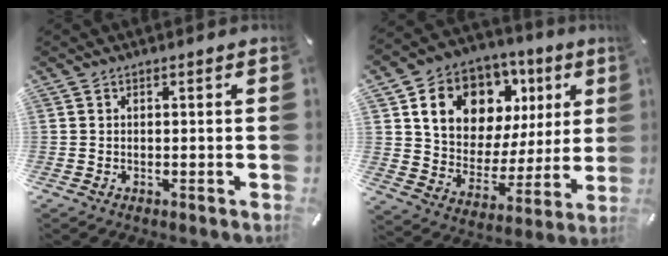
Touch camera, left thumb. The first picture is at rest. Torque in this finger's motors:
{"motor_torque": [2.11, 2.13, 1.49, -1.28, 0.47]}